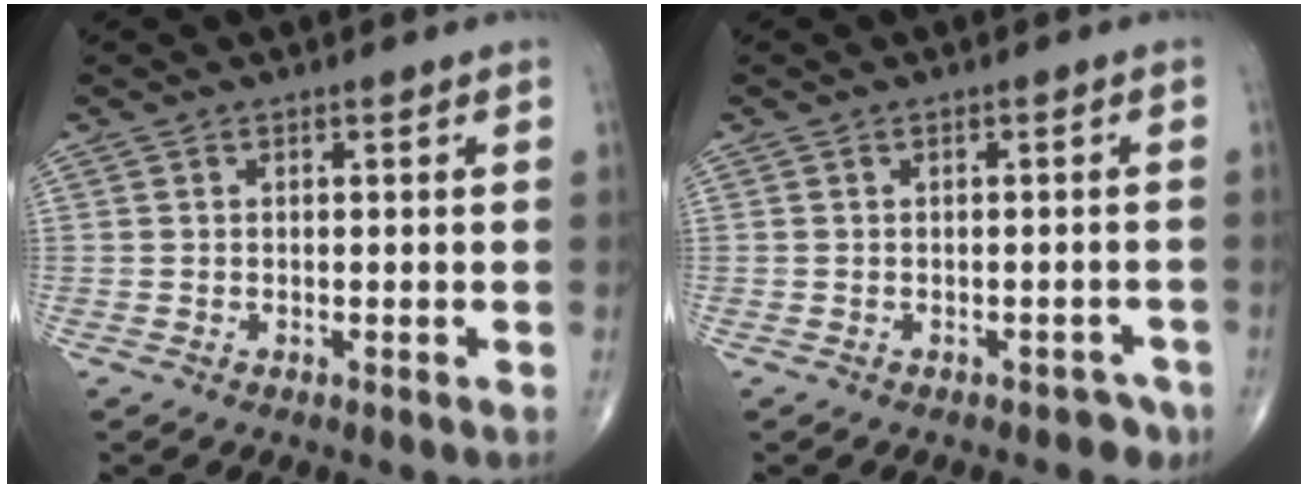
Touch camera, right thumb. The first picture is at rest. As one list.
[{"total": 2.8, "force": [-2.0, 1.8, 0.8], "torque": [0.006, 0.018, -0.023]}]